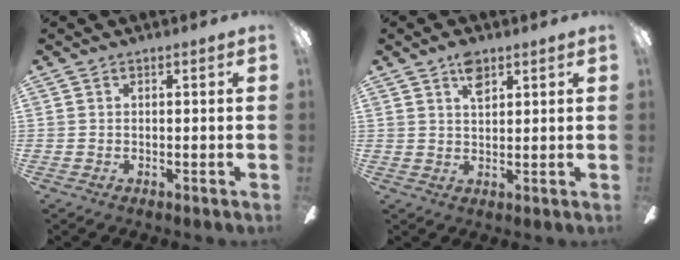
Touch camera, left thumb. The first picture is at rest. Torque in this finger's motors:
{"motor_torque": [0.49, 0.34, 0.38, -0.45, 0.02]}